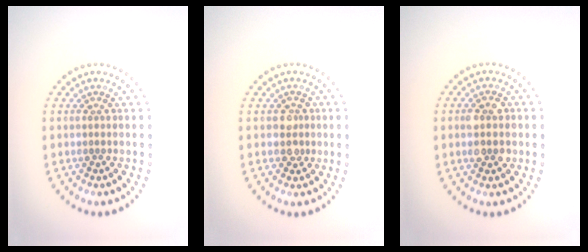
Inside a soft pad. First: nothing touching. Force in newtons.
{"total": 1.5, "press": 1.5, "slide": 0.5}
{"total": 2.8, "press": 2.8, "slide": 0.3}